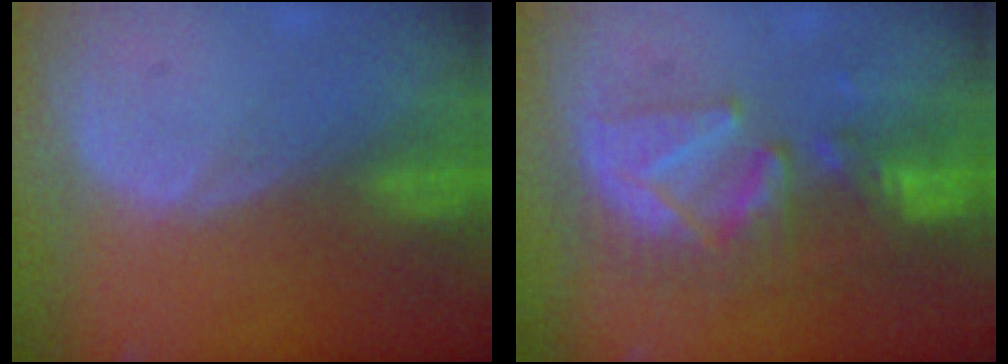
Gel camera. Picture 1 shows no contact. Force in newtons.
{"total": 8.6, "press": 8.5, "slide": 1.5}